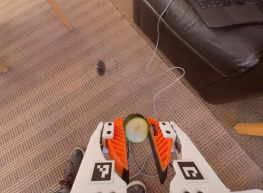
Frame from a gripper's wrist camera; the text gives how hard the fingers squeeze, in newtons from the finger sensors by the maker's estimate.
{"total": 10.2, "left": 10.0, "right": 10.4}